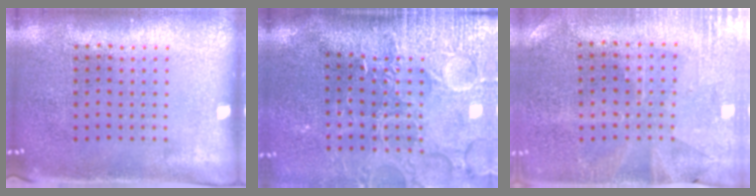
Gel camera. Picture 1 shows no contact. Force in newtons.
{"total": 4.7, "press": 4.0, "slide": 2.4}
{"total": 0.5, "press": 0.5, "slide": 0.3}